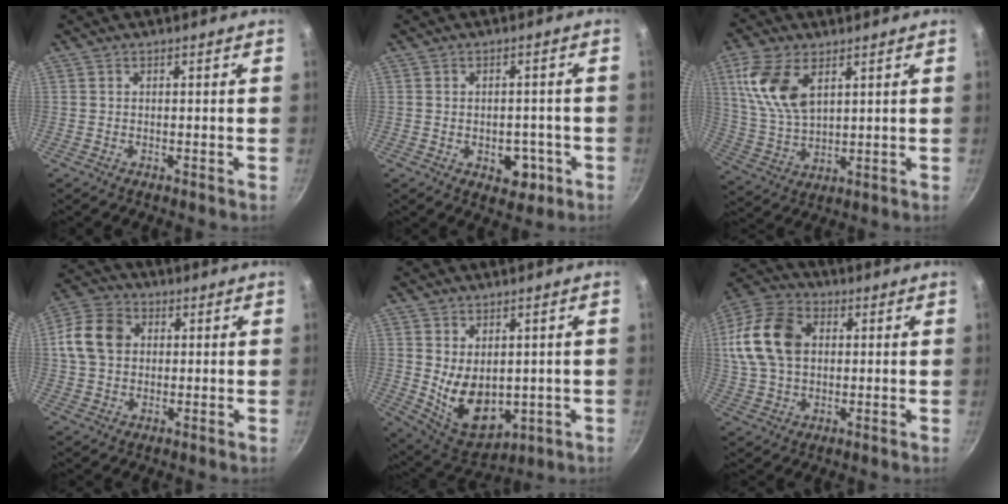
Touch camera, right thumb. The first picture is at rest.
{"total": 6.1, "force": [-2.0, 4.2, 4.0], "torque": [-0.028, 0.008, -0.020]}
{"total": 12.2, "force": [4.8, 6.7, 9.0], "torque": [-0.176, -0.016, 0.103]}
{"total": 10.2, "force": [1.5, 8.1, 6.0], "torque": [-0.095, 0.012, 0.014]}
{"total": 11.6, "force": [0.3, 7.8, 8.5], "torque": [-0.112, -0.028, 0.035]}
{"total": 16.2, "force": [2.8, 11.4, 11.2], "torque": [-0.200, 0.018, 0.040]}